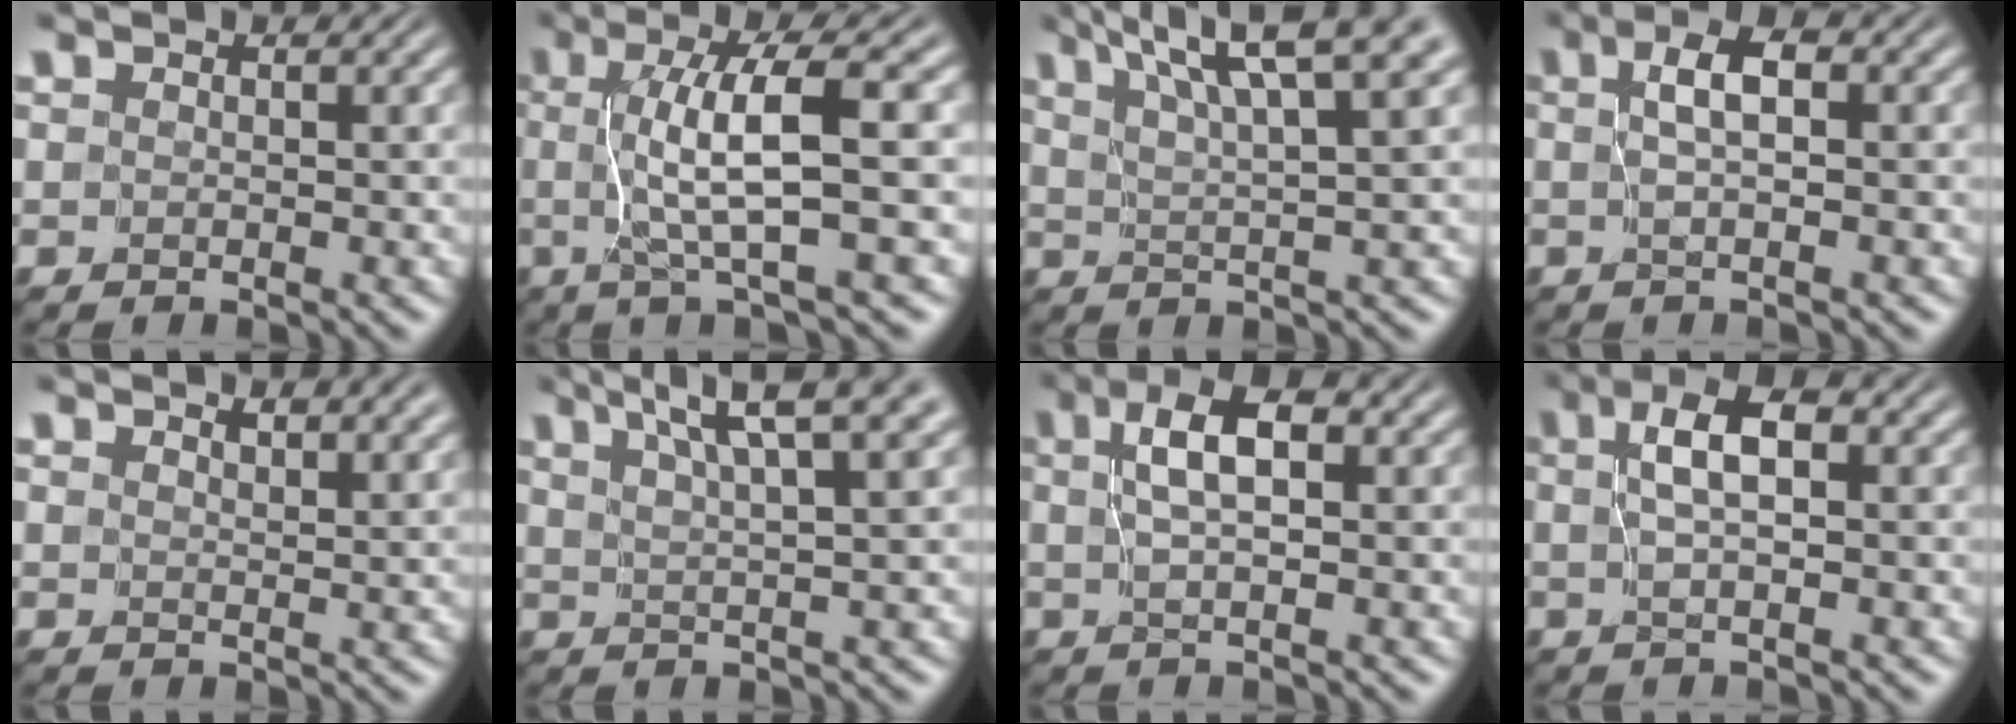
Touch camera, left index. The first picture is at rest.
{"total": 6.9, "force": [0.2, 0.9, 6.8], "torque": [-0.115, 0.010, 0.003]}
{"total": 7.7, "force": [5.0, 1.0, 5.8], "torque": [-0.083, 0.020, 0.076]}
{"total": 2.7, "force": [0.3, 0.2, 2.6], "torque": [-0.046, 0.009, 0.004]}
{"total": 2.5, "force": [2.2, 0.5, 0.9], "torque": [-0.022, -0.003, 0.037]}
{"total": 6.1, "force": [4.0, 0.5, 4.5], "torque": [-0.059, 0.017, 0.062]}
{"total": 3.9, "force": [0.9, 0.9, 3.7], "torque": [-0.061, 0.012, 0.012]}
{"total": 3.5, "force": [0.6, 0.6, 3.4], "torque": [-0.059, 0.011, 0.008]}